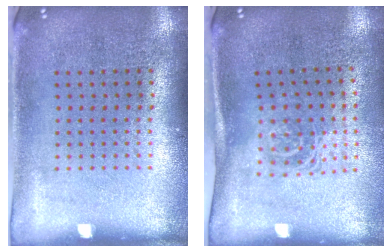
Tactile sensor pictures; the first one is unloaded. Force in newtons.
{"total": 1.5, "press": 1.1, "slide": 1.0}